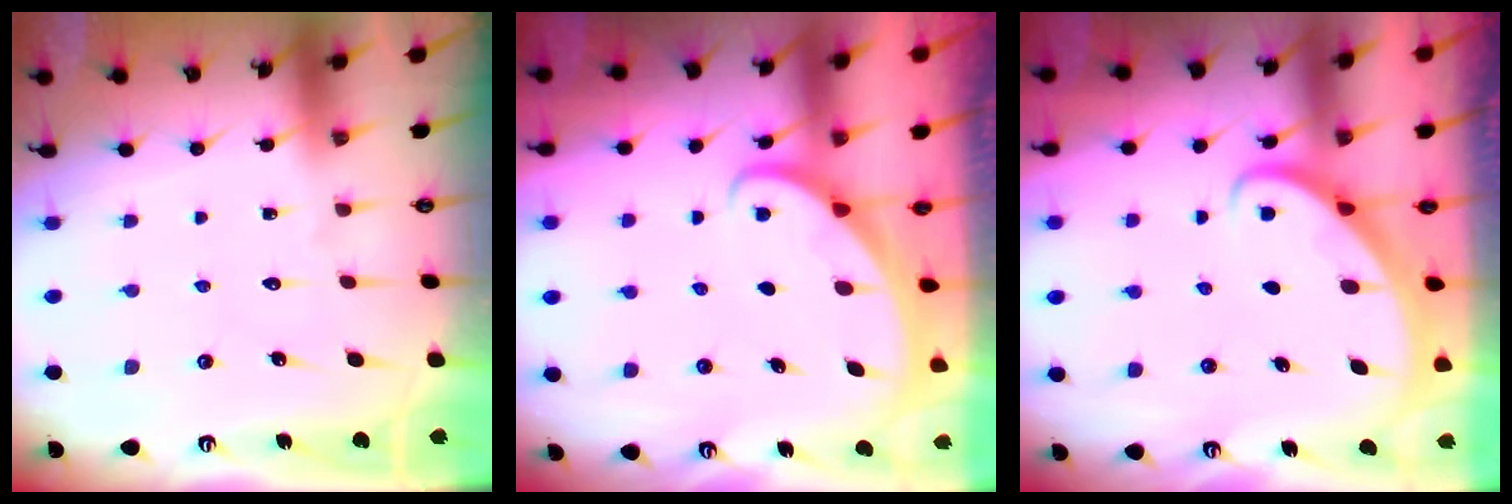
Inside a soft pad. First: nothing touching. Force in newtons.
{"total": 1.2, "press": 1.2, "slide": 0.0}
{"total": 2.7, "press": 2.7, "slide": 0.2}